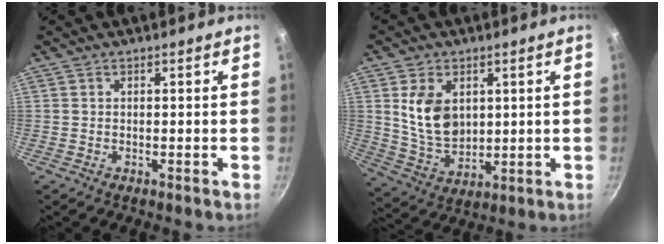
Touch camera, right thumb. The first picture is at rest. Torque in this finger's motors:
{"motor_torque": [-0.28, 0.55, 1.22, -0.81, 0.08]}